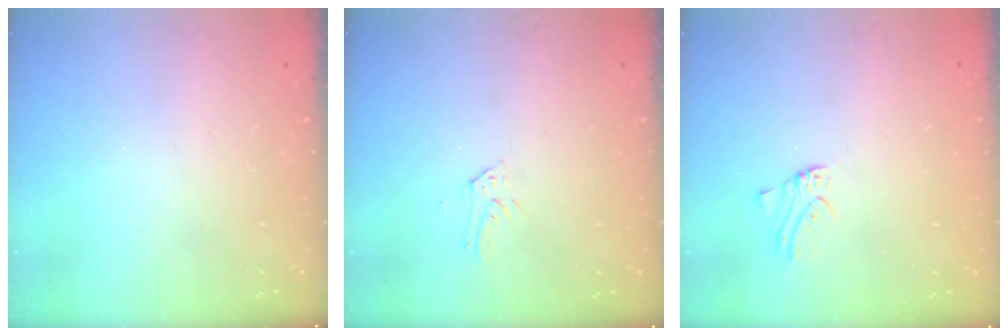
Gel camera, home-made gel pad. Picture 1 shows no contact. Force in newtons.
{"total": 4.3, "press": 4.3, "slide": 0.4}
{"total": 0.0}